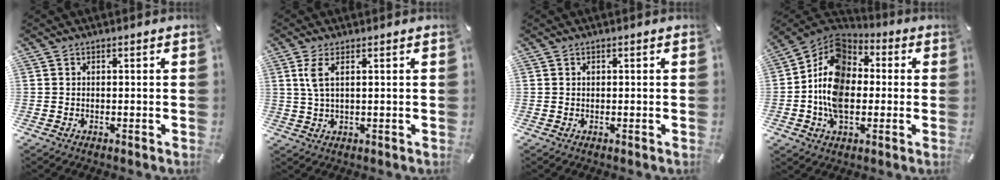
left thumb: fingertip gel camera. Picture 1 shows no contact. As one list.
[{"total": 4.6, "force": [1.6, 1.5, 4.0], "torque": [-0.092, 0.000, 0.026]}, {"total": 0.5, "force": [0.1, 0.4, 0.3], "torque": [-0.009, 0.001, 0.001]}, {"total": 14.4, "force": [-2.0, 10.4, 9.8], "torque": [-0.205, 0.007, -0.043]}]